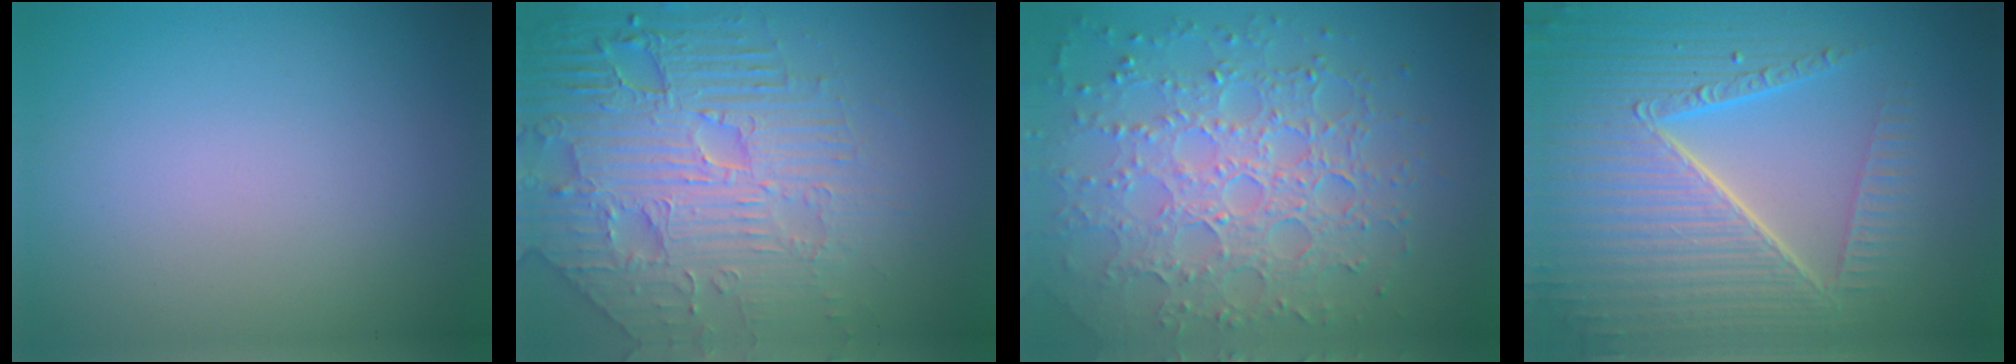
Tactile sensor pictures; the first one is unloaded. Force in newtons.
{"total": 8.6, "press": 6.2, "slide": 6.0}
{"total": 7.7, "press": 5.6, "slide": 5.4}
{"total": 8.9, "press": 5.9, "slide": 6.7}